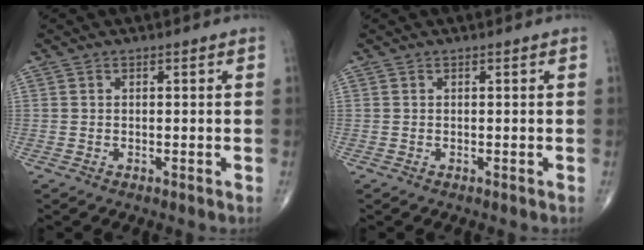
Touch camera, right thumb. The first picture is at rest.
{"total": 0.0}